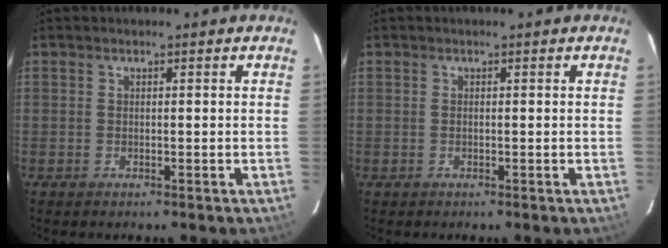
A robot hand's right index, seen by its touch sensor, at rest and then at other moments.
{"total": 0.0}